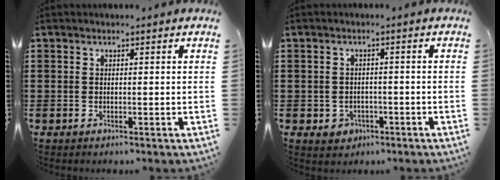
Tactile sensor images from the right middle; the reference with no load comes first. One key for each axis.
{"total": 1.8, "fx": -1.0, "fy": 1.4, "fz": 0.4, "tx": -0.014, "ty": 0.002, "tz": -0.024}